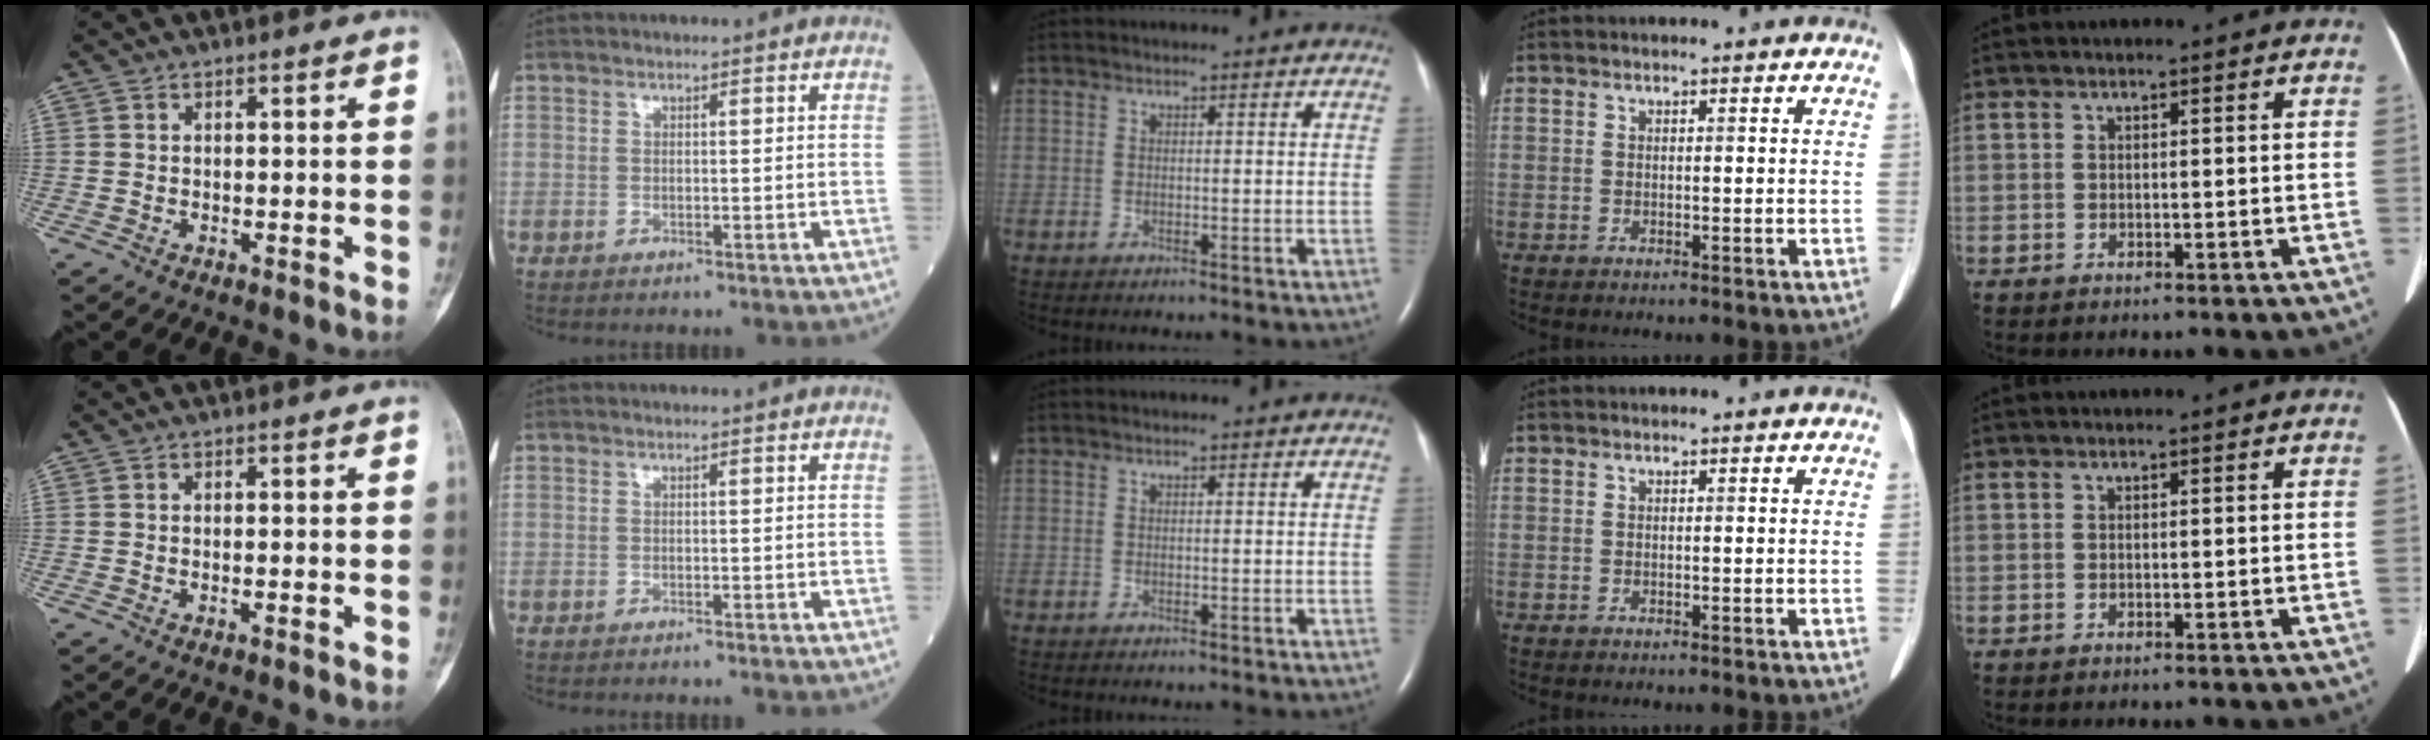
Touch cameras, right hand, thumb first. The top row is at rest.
{"thumb": {"total": 0.6, "force": [-0.3, 0.0, 0.5], "torque": [-0.010, 0.003, -0.002]}, "index": {"total": 1.1, "force": [-1.0, -0.1, 0.4], "torque": [-0.006, 0.000, -0.012]}}